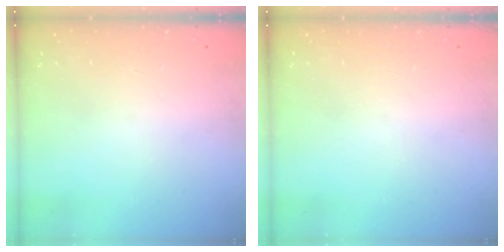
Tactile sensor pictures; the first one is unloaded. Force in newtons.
{"total": 0.0}